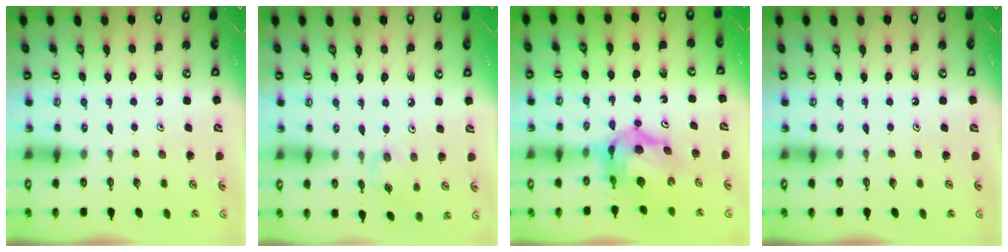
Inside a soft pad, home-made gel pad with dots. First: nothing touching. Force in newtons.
{"total": 2.7, "press": 2.7, "slide": 0.1}
{"total": 9.8, "press": 9.7, "slide": 1.0}
{"total": 0.0}